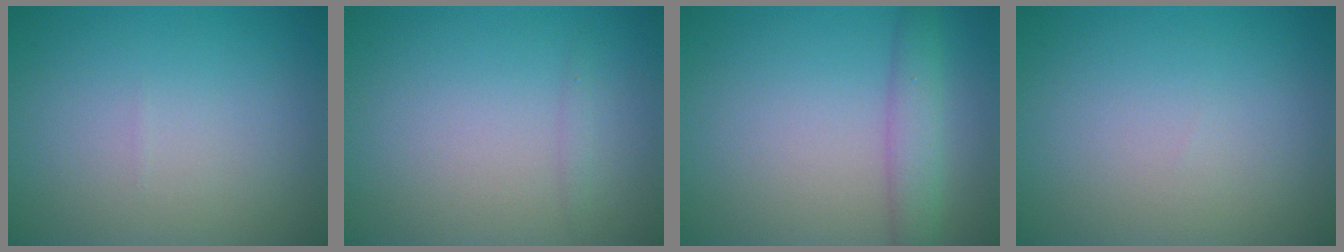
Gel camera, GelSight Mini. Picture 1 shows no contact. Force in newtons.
{"total": 0.5, "press": 0.5, "slide": 0.0}
{"total": 3.0, "press": 3.0, "slide": 0.1}
{"total": 0.0}